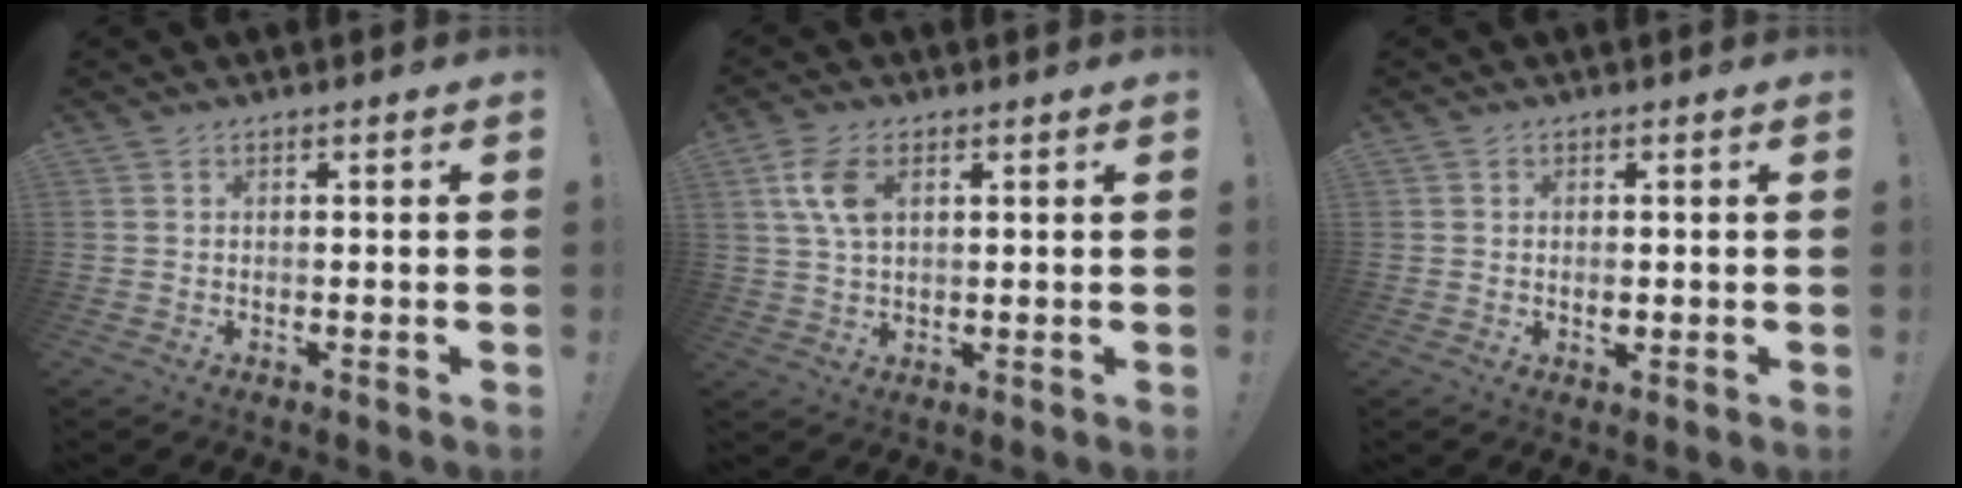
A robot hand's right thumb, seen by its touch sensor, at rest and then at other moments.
{"total": 7.8, "force": [2.7, 4.4, 5.9], "torque": [-0.121, -0.001, 0.049]}
{"total": 1.4, "force": [0.0, 1.2, 0.7], "torque": [-0.006, -0.002, -0.002]}